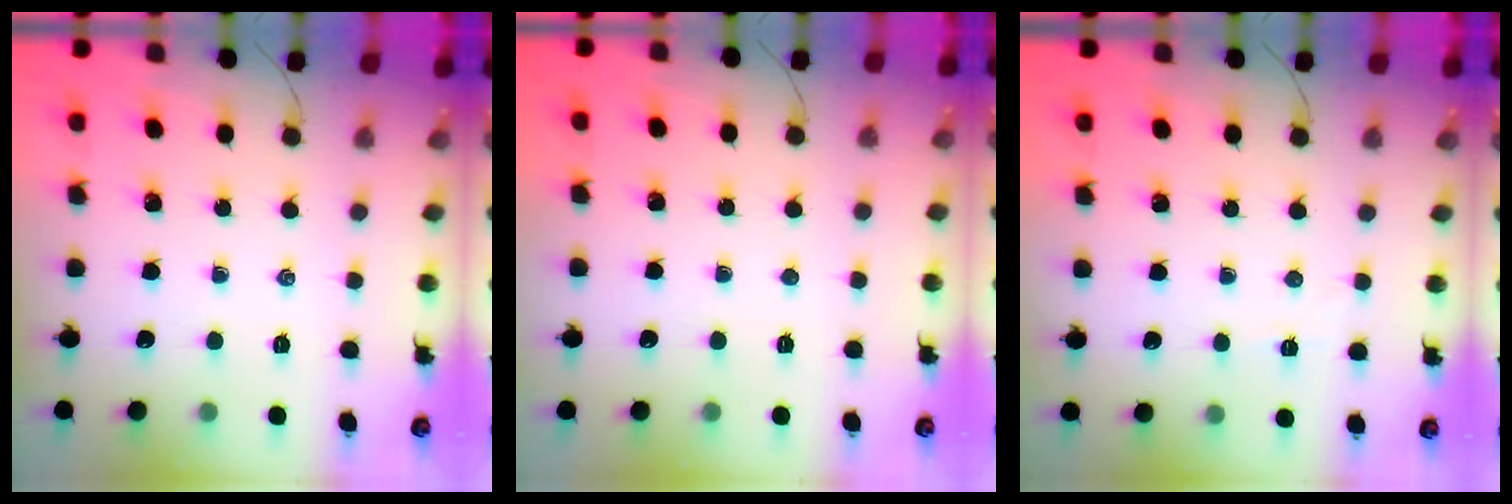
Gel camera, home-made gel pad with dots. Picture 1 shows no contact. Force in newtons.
{"total": 0.0}
{"total": 3.2, "press": 3.0, "slide": 1.0}